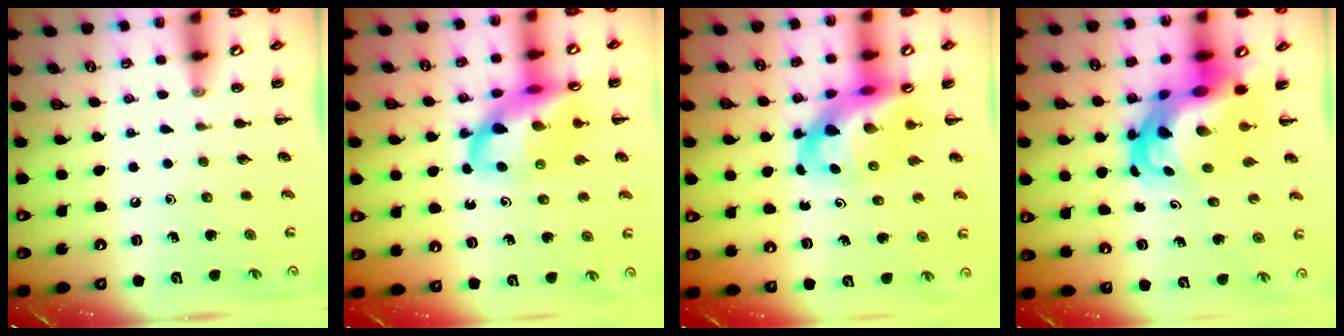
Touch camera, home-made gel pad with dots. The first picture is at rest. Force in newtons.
{"total": 17.9, "press": 17.5, "slide": 3.7}
{"total": 12.6, "press": 12.1, "slide": 3.4}
{"total": 9.7, "press": 9.3, "slide": 2.7}